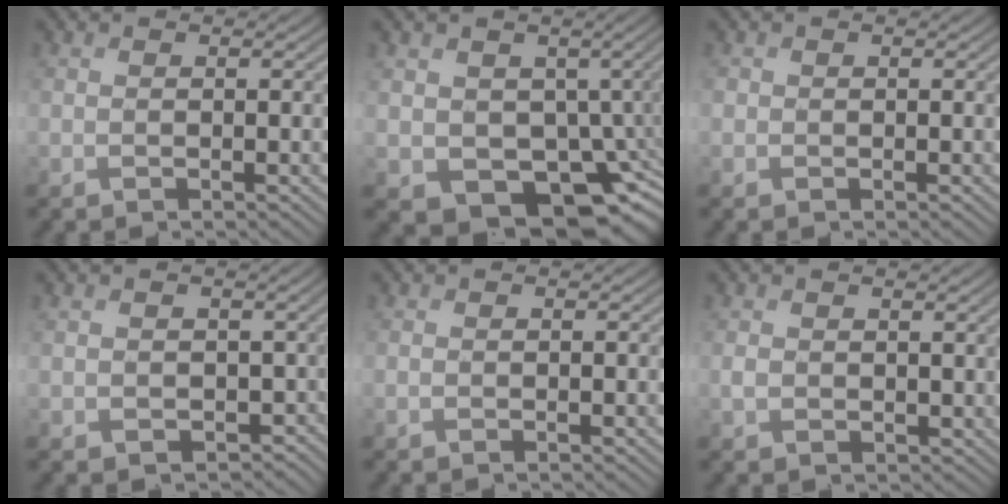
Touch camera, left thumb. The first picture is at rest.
{"total": 10.2, "force": [-2.3, 7.9, 6.0], "torque": [-0.104, -0.043, -0.033]}
{"total": 0.7, "force": [-0.1, 0.7, 0.1], "torque": [0.000, -0.004, -0.007]}
{"total": 5.5, "force": [0.2, 4.8, 2.7], "torque": [-0.060, -0.030, -0.003]}
{"total": 0.5, "force": [-0.3, 0.3, 0.3], "torque": [-0.009, -0.002, -0.004]}
{"total": 2.1, "force": [0.4, 1.8, 1.0], "torque": [-0.030, -0.003, 0.006]}